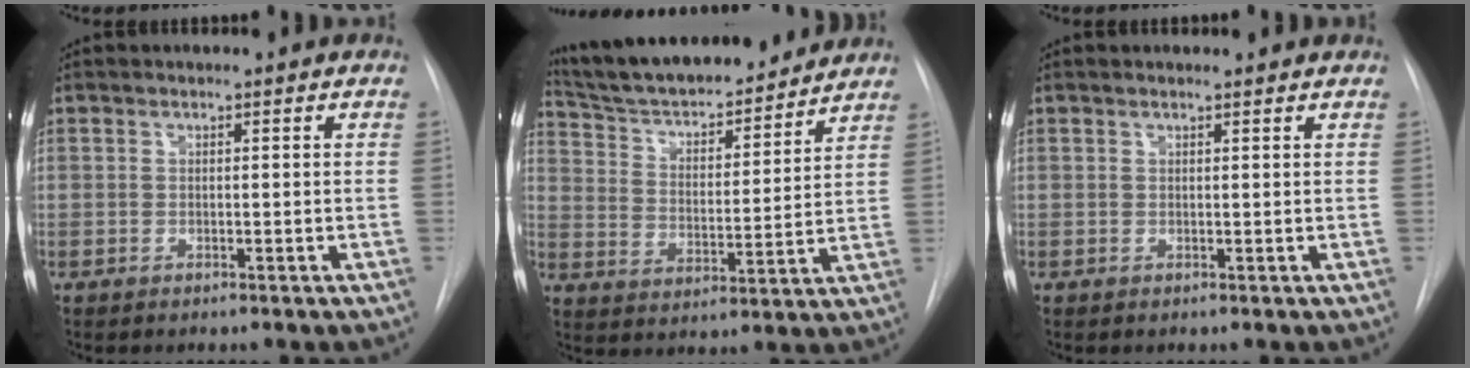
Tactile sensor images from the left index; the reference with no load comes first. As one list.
[{"total": 19.7, "force": [17.8, 3.7, 7.6], "torque": [-0.125, 0.005, 0.274]}, {"total": 1.5, "force": [1.4, 0.2, 0.4], "torque": [-0.010, 0.008, 0.014]}]